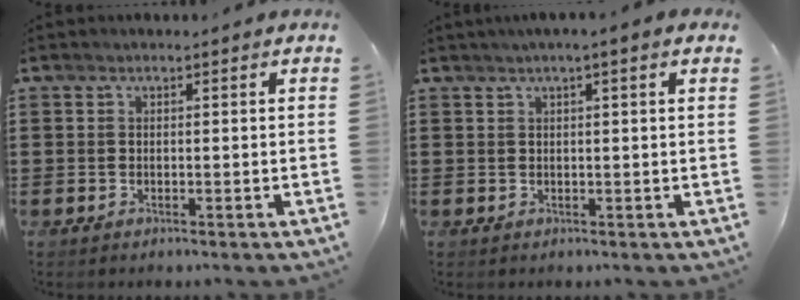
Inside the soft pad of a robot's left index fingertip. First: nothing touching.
{"total": 1.2, "force": [0.6, 0.1, 1.1], "torque": [-0.022, 0.001, 0.010]}